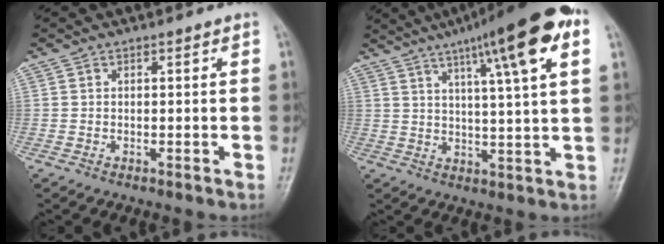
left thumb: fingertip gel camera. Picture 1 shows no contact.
{"total": 17.4, "force": [8.3, 2.4, 15.1], "torque": [-0.217, -0.004, 0.118]}